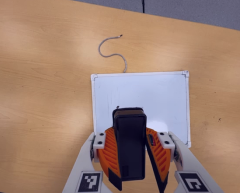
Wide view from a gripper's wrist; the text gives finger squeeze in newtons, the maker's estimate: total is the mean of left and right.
{"total": 9.3, "left": 9.9, "right": 8.8}